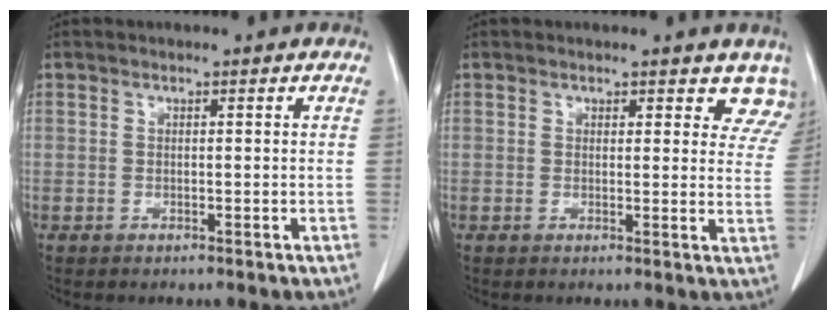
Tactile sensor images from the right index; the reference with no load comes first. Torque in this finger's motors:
{"motor_torque": [0.16, 0.11, -0.04, -0.01]}